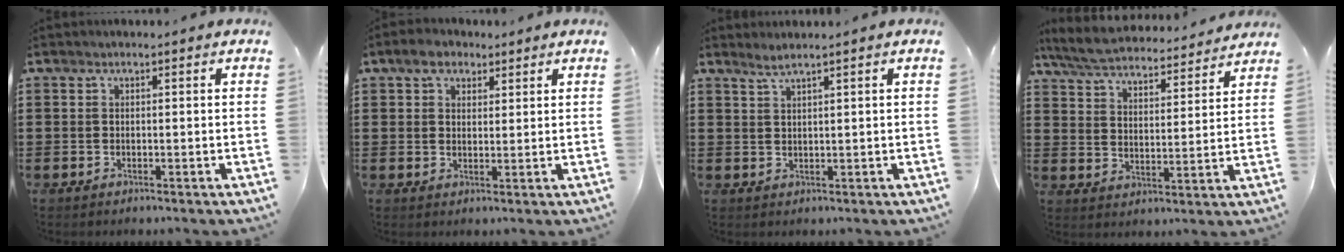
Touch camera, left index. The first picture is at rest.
{"total": 4.0, "force": [2.7, 2.4, 1.7], "torque": [-0.036, 0.011, 0.048]}
{"total": 1.7, "force": [1.3, -0.3, 1.1], "torque": [-0.023, 0.001, 0.024]}
{"total": 6.3, "force": [6.0, 0.7, 1.6], "torque": [-0.062, -0.036, 0.104]}